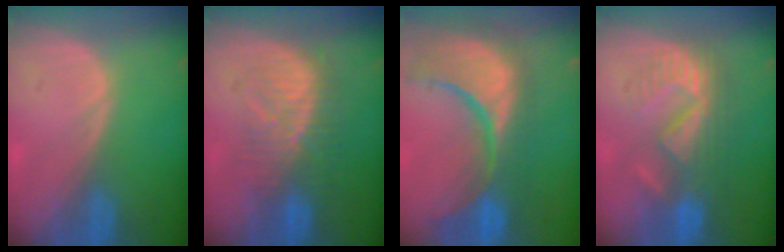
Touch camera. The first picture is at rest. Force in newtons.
{"total": 8.3, "press": 8.1, "slide": 1.7}
{"total": 14.9, "press": 12.0, "slide": 8.9}
{"total": 8.7, "press": 8.2, "slide": 3.0}